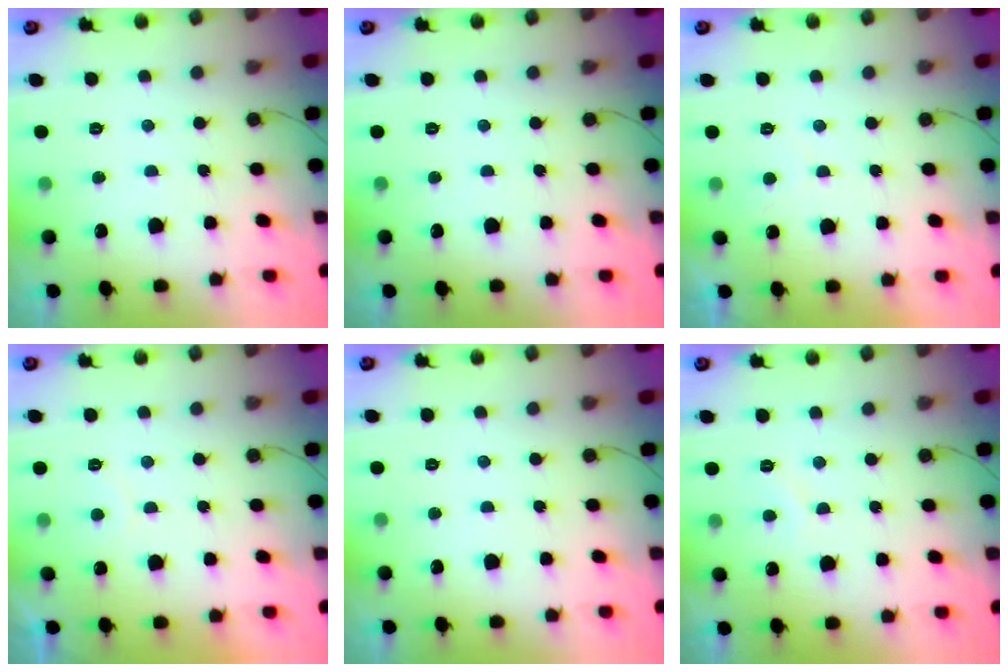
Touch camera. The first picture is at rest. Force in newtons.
{"total": 0.0}
{"total": 1.9, "press": 1.8, "slide": 0.6}
{"total": 1.5, "press": 1.3, "slide": 0.7}
{"total": 0.0}
{"total": 2.1, "press": 2.0, "slide": 0.5}